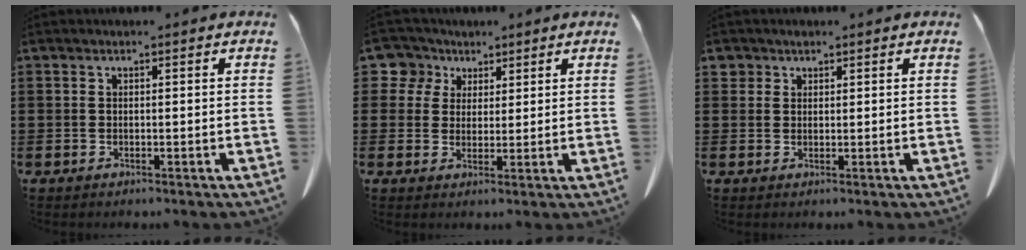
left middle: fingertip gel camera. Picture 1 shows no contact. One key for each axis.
{"total": 5.7, "fx": 3.1, "fy": 4.7, "fz": 1.1, "tx": -0.046, "ty": 0.004, "tz": 0.054}
{"total": 1.6, "fx": 1.2, "fy": 1.1, "fz": 0.2, "tx": -0.009, "ty": 0.005, "tz": 0.023}